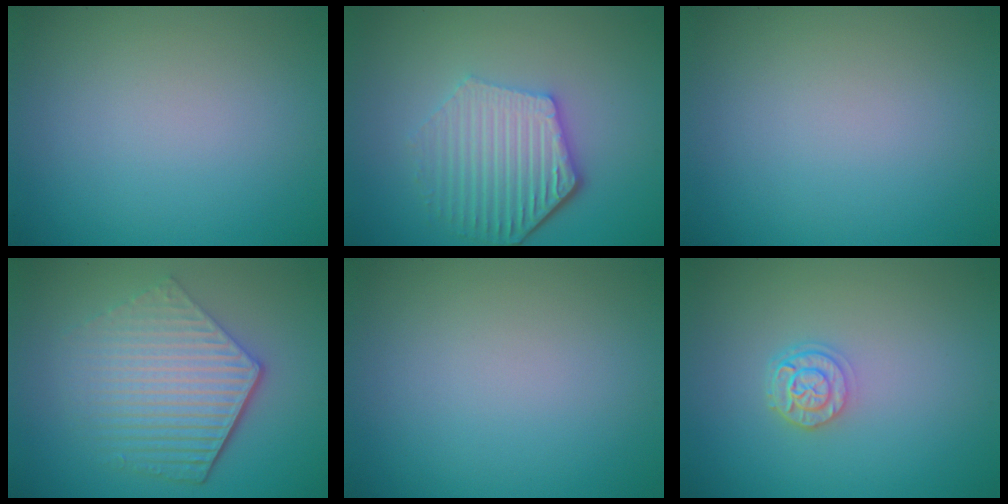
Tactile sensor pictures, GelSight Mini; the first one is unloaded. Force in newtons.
{"total": 5.8, "press": 4.3, "slide": 3.8}
{"total": 0.0}
{"total": 6.1, "press": 4.4, "slide": 4.3}
{"total": 0.0}
{"total": 2.4, "press": 1.9, "slide": 1.4}